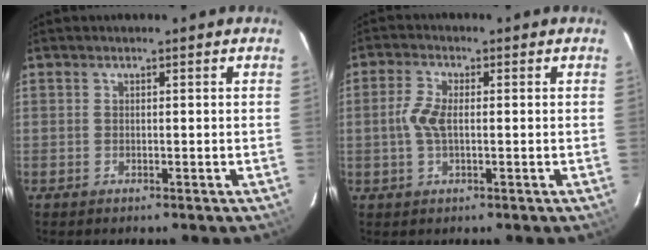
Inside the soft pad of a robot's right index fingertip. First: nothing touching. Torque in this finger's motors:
{"motor_torque": [0.04, -0.02, 0.35, 0.06]}